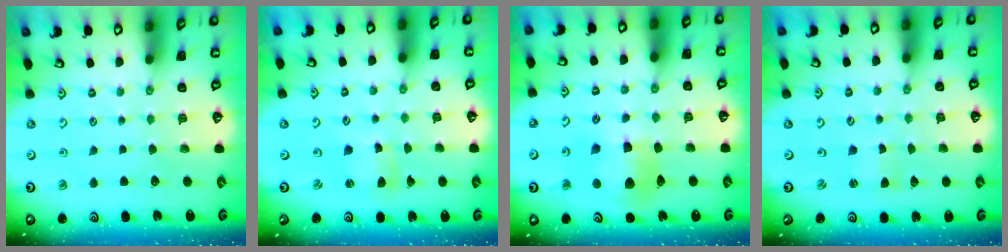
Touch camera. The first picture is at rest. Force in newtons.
{"total": 4.2, "press": 4.1, "slide": 0.4}
{"total": 11.1, "press": 11.0, "slide": 1.4}
{"total": 0.7, "press": 0.7, "slide": 0.2}